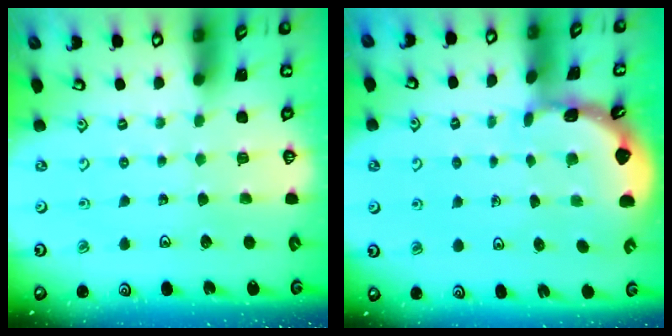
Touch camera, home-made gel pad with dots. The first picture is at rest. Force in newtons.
{"total": 1.6, "press": 1.6, "slide": 0.2}